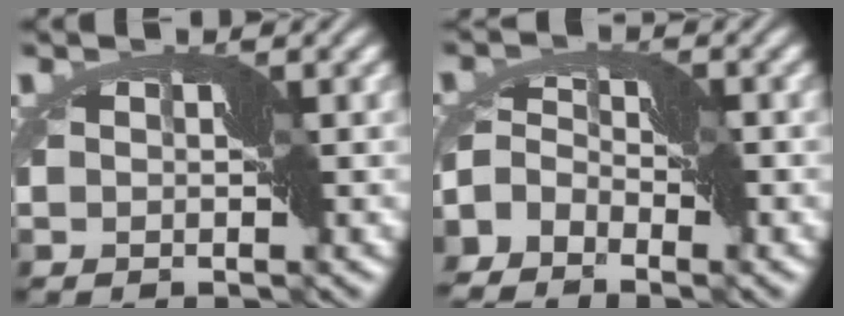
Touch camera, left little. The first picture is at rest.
{"total": 3.3, "force": [-2.2, 1.9, 1.6], "torque": [-0.043, 0.004, -0.056]}